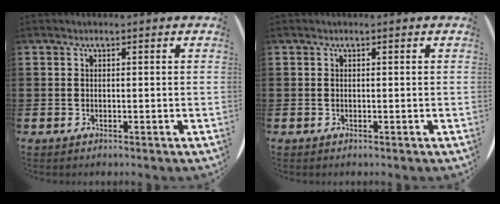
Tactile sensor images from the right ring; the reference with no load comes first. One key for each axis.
{"total": 0.0}